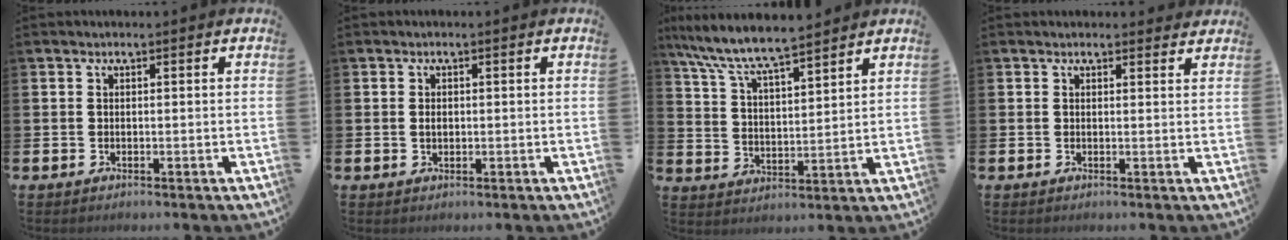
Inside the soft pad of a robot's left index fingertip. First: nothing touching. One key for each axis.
{"total": 1.0, "fx": 0.1, "fy": 0.7, "fz": 0.8, "tx": -0.006, "ty": 0.001, "tz": -0.002}
{"total": 8.1, "fx": 7.6, "fy": 0.8, "fz": 2.7, "tx": -0.083, "ty": -0.043, "tz": 0.135}
{"total": 1.0, "fx": 0.9, "fy": 0.3, "fz": 0.1, "tx": 0.008, "ty": -0.001, "tz": 0.015}